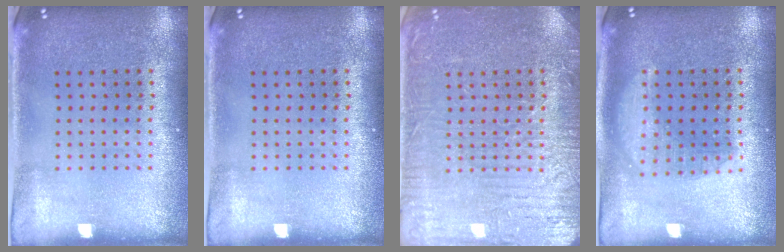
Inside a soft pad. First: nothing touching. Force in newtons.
{"total": 0.0}
{"total": 5.4, "press": 5.3, "slide": 0.7}
{"total": 1.3, "press": 1.3, "slide": 0.2}